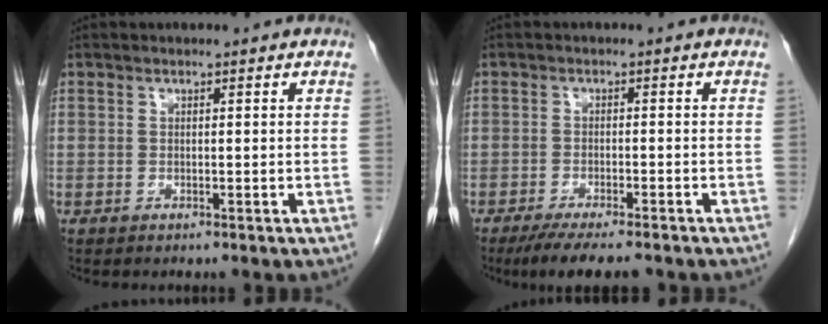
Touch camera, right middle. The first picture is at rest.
{"total": 8.2, "force": [-6.7, 1.3, 4.6], "torque": [-0.066, -0.014, -0.100]}